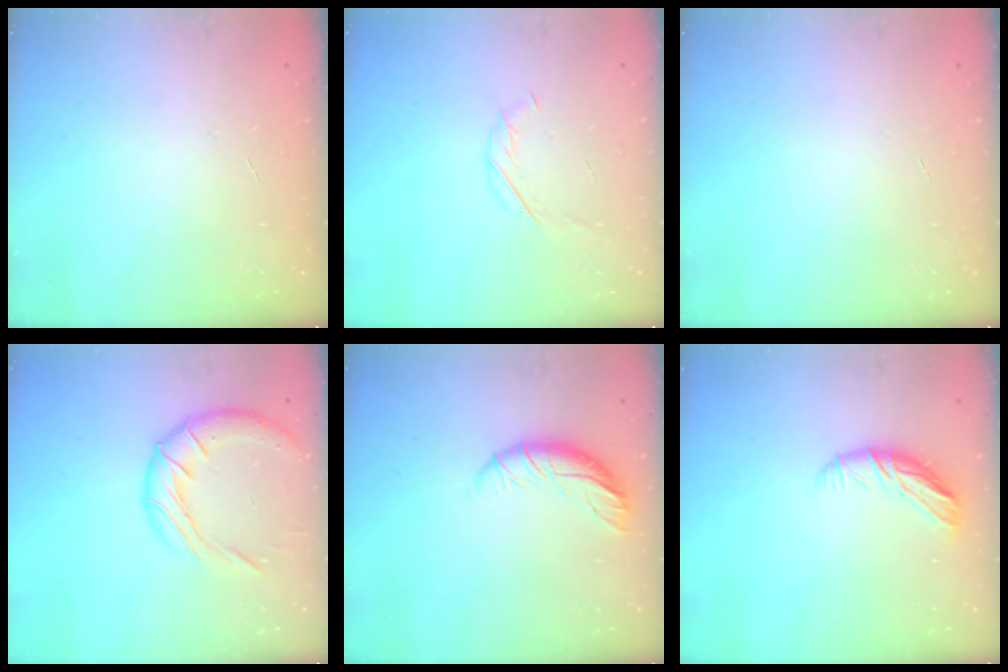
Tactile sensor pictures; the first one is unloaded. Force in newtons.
{"total": 4.0, "press": 3.9, "slide": 1.0}
{"total": 0.0}
{"total": 14.2, "press": 14.1, "slide": 1.6}
{"total": 9.4, "press": 9.2, "slide": 2.0}
{"total": 9.2, "press": 9.2, "slide": 0.9}